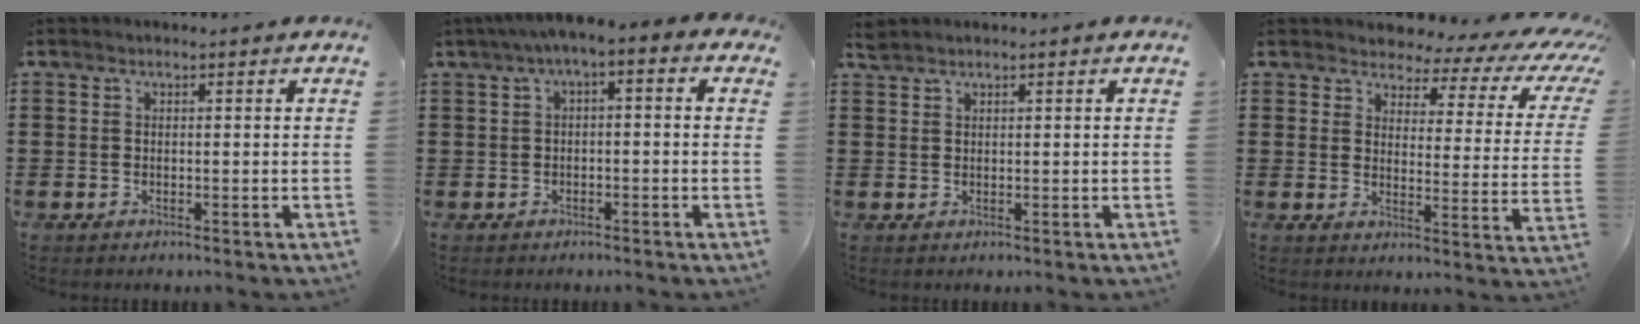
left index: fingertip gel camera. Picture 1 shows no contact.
{"total": 2.7, "force": [-1.8, 0.8, 1.9], "torque": [-0.036, 0.005, -0.042]}
{"total": 1.2, "force": [1.1, 0.2, 0.3], "torque": [-0.008, 0.000, 0.022]}
{"total": 3.8, "force": [2.9, 1.7, 1.9], "torque": [-0.048, -0.018, 0.041]}